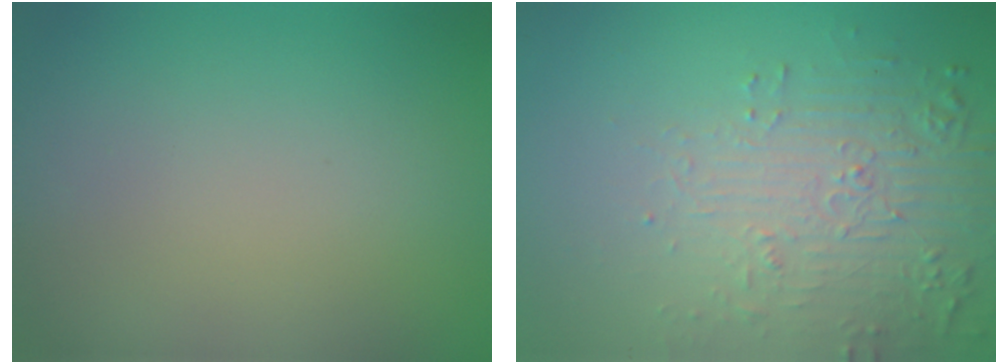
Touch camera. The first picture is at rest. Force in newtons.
{"total": 5.6, "press": 3.8, "slide": 4.2}